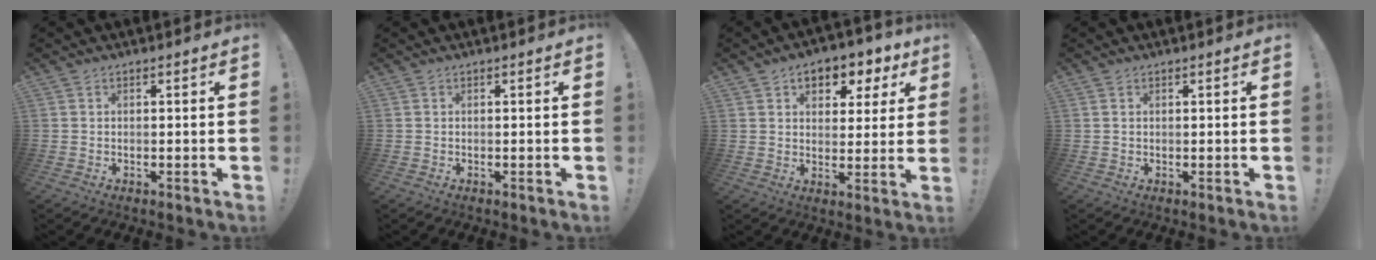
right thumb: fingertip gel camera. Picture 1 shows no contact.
{"total": 0.0}
{"total": 8.1, "force": [4.2, 5.5, 4.2], "torque": [-0.053, -0.022, 0.077]}
{"total": 0.8, "force": [0.5, 0.5, 0.4], "torque": [-0.007, 0.000, 0.010]}